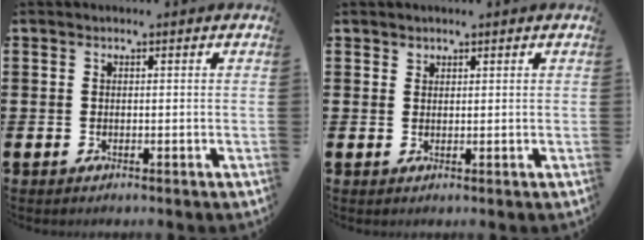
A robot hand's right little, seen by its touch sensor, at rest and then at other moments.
{"total": 1.1, "force": [1.0, 0.4, -0.2], "torque": [0.018, -0.005, 0.017]}